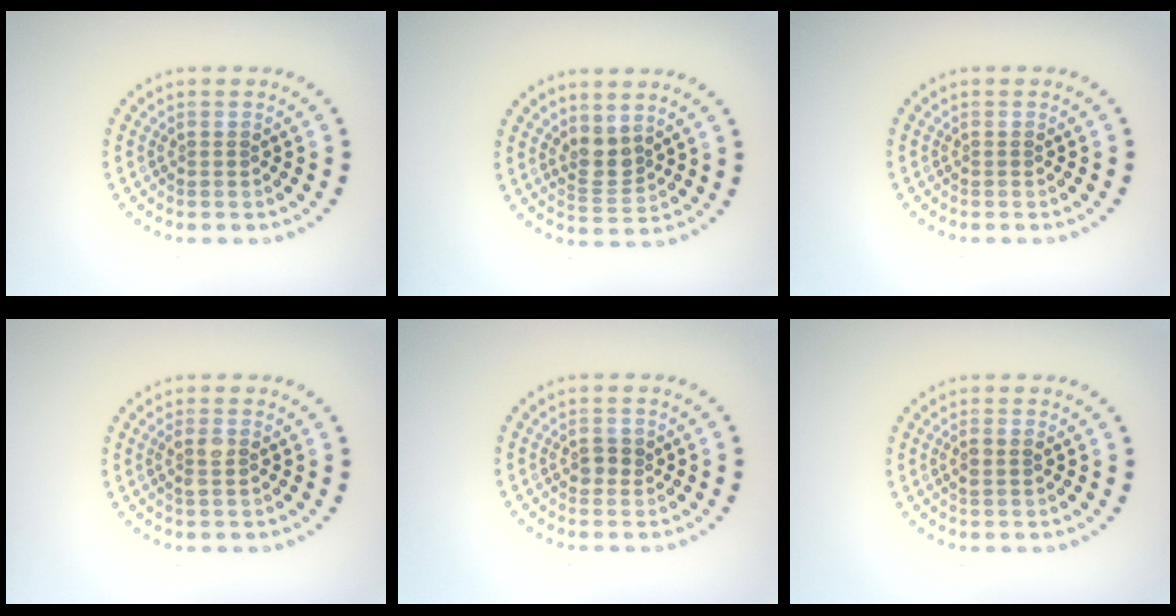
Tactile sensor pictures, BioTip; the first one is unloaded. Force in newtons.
{"total": 2.4, "press": 1.9, "slide": 1.5}
{"total": 0.0}
{"total": 1.5, "press": 1.4, "slide": 0.5}
{"total": 1.3, "press": 1.3, "slide": 0.4}
{"total": 1.1, "press": 1.0, "slide": 0.4}